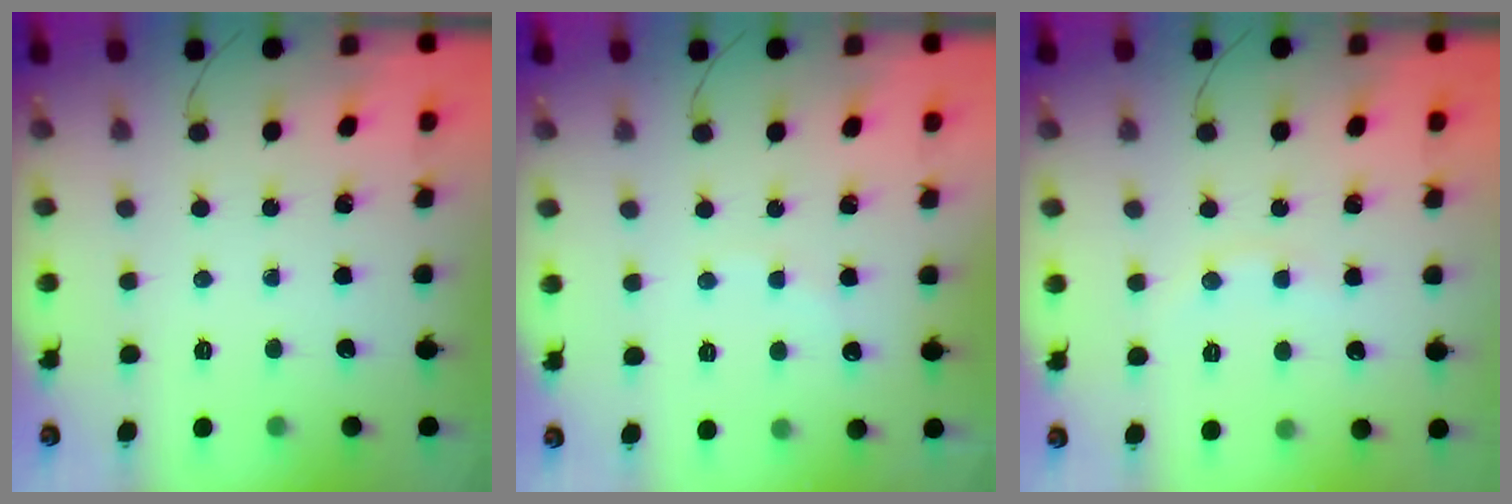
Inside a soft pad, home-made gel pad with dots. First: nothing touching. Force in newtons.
{"total": 6.0, "press": 5.9, "slide": 1.1}
{"total": 4.5, "press": 4.3, "slide": 1.3}